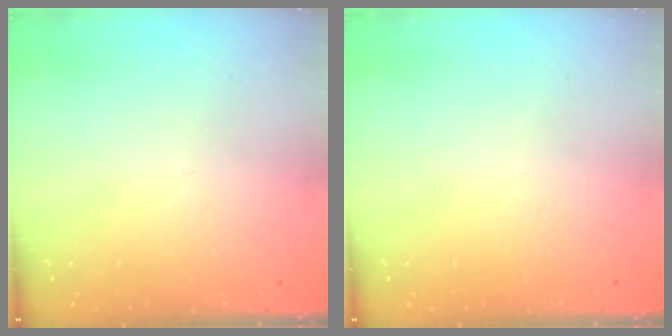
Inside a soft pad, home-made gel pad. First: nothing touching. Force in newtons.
{"total": 0.0}